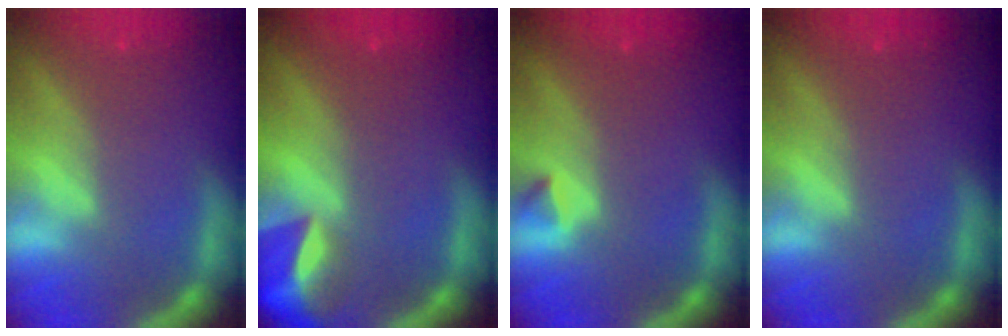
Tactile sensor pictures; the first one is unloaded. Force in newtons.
{"total": 6.0}
{"total": 0.9}
{"total": 0.0}